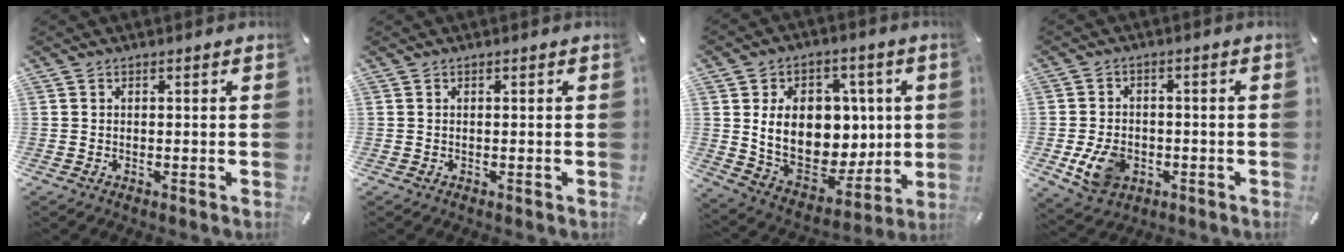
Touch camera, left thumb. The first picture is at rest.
{"total": 0.0}
{"total": 17.9, "force": [3.1, 13.7, 11.1], "torque": [-0.191, -0.022, 0.066]}
{"total": 8.3, "force": [-2.1, 6.5, 4.8], "torque": [-0.099, 0.003, -0.039]}